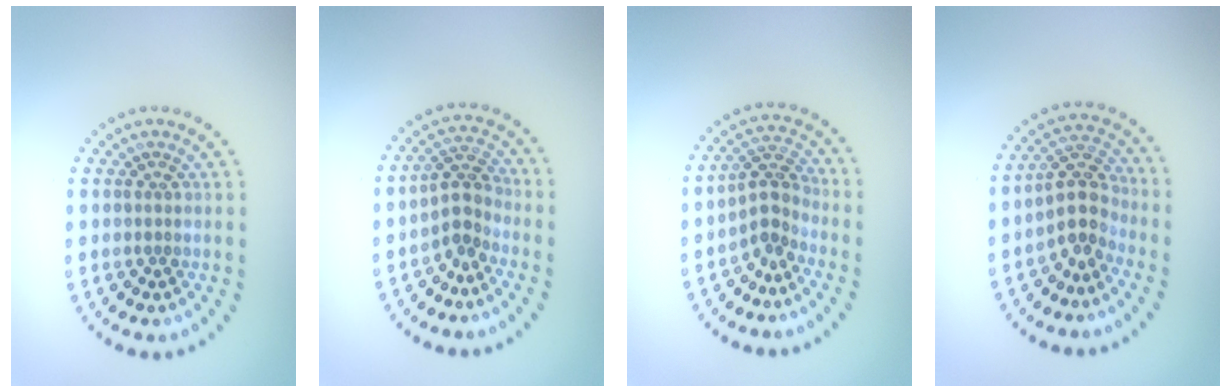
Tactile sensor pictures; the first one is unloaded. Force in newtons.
{"total": 2.4, "press": 2.1, "slide": 1.3}
{"total": 2.5, "press": 1.9, "slide": 1.7}
{"total": 3.2, "press": 2.7, "slide": 1.8}